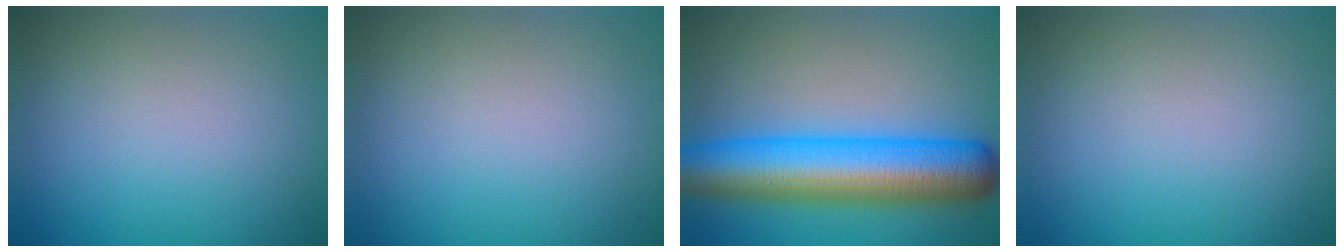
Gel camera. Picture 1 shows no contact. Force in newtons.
{"total": 0.0}
{"total": 10.5, "press": 10.5, "slide": 0.2}
{"total": 0.0}